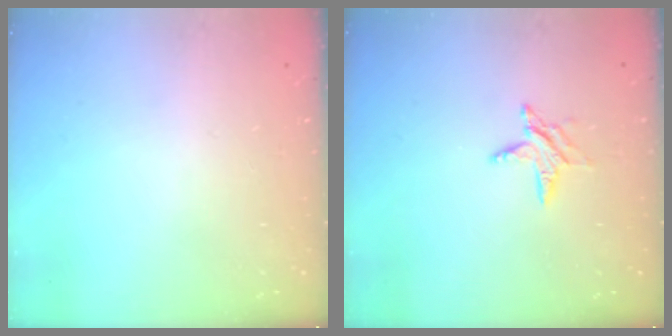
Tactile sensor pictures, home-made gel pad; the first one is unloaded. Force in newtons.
{"total": 4.3, "press": 4.2, "slide": 0.5}